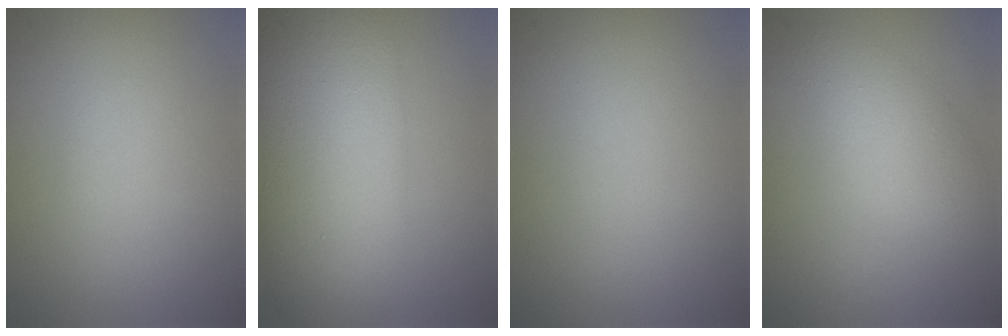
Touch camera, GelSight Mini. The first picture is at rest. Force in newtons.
{"total": 10.6, "press": 10.6, "slide": 0.2}
{"total": 0.0}
{"total": 3.5, "press": 3.5, "slide": 0.2}